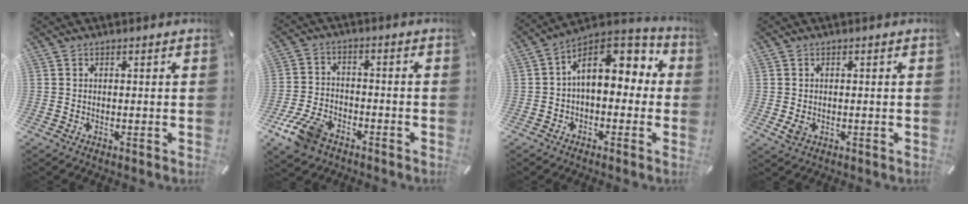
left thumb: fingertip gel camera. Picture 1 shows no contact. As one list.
[{"total": 9.6, "force": [-6.1, 5.5, 5.1], "torque": [-0.111, 0.024, -0.113]}, {"total": 12.2, "force": [3.8, 7.7, 8.8], "torque": [-0.139, -0.024, 0.067]}, {"total": 2.2, "force": [-0.4, 1.7, 1.3], "torque": [-0.029, -0.001, -0.008]}]